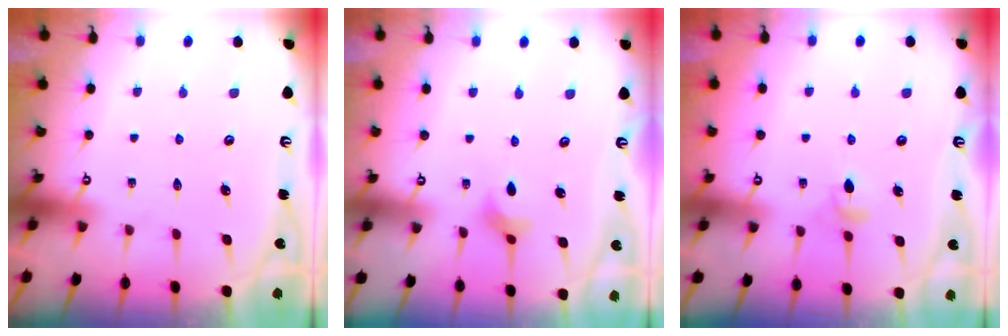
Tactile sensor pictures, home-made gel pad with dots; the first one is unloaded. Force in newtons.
{"total": 2.5, "press": 2.4, "slide": 0.5}
{"total": 3.9, "press": 3.8, "slide": 0.9}